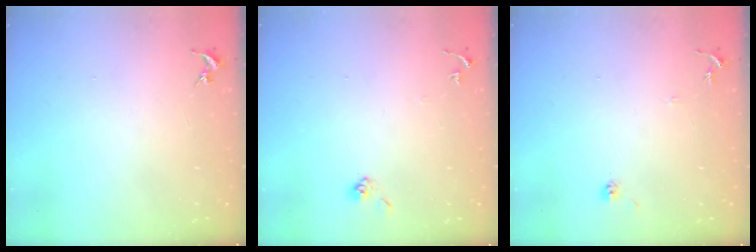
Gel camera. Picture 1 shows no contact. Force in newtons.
{"total": 5.8, "press": 5.8, "slide": 0.5}
{"total": 6.9, "press": 6.8, "slide": 0.6}